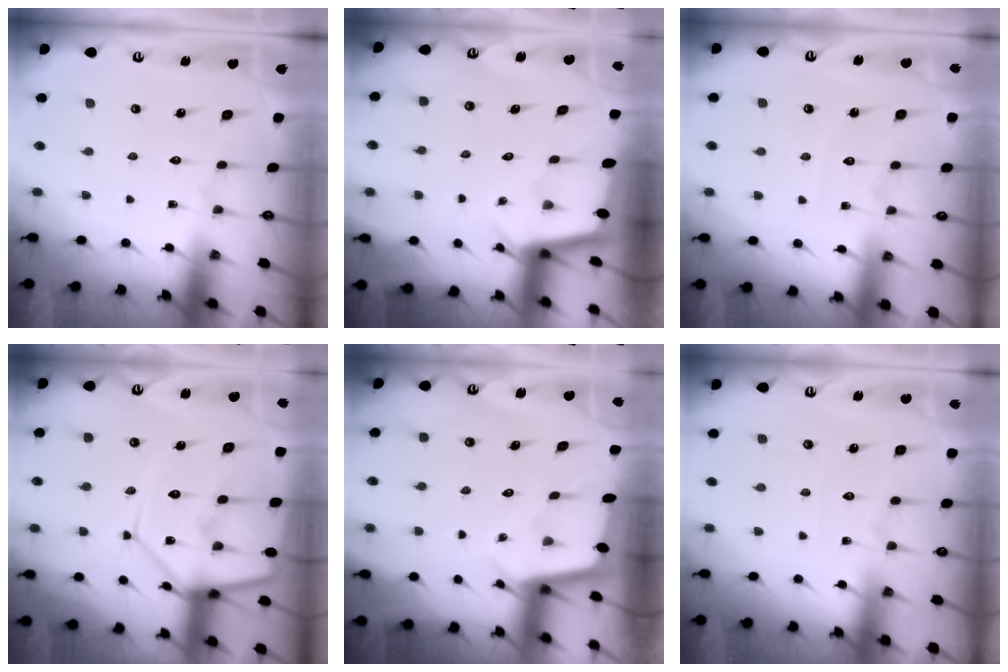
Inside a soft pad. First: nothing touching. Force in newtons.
{"total": 2.1, "press": 2.1, "slide": 0.1}
{"total": 2.4, "press": 2.4, "slide": 0.4}
{"total": 15.5, "press": 15.4, "slide": 1.4}
{"total": 1.9, "press": 1.9, "slide": 0.2}
{"total": 2.5, "press": 2.5, "slide": 0.5}